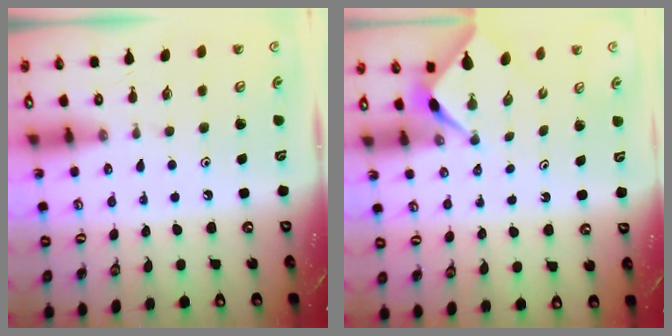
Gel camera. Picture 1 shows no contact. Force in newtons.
{"total": 2.4, "press": 2.3, "slide": 0.3}